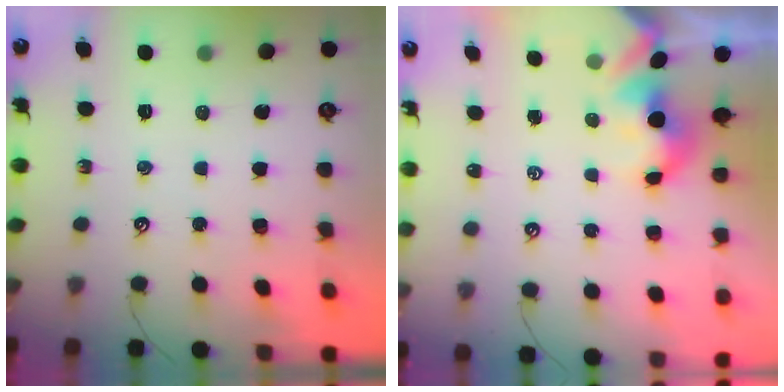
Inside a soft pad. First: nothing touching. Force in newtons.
{"total": 2.3, "press": 2.3, "slide": 0.2}